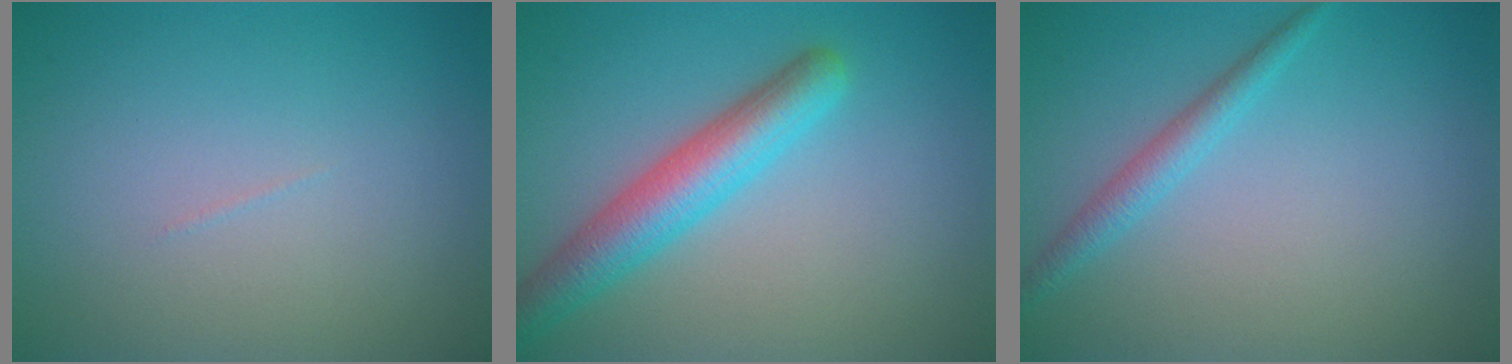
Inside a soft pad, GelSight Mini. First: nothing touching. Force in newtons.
{"total": 5.0, "press": 5.0, "slide": 0.3}
{"total": 1.9, "press": 1.9, "slide": 0.0}